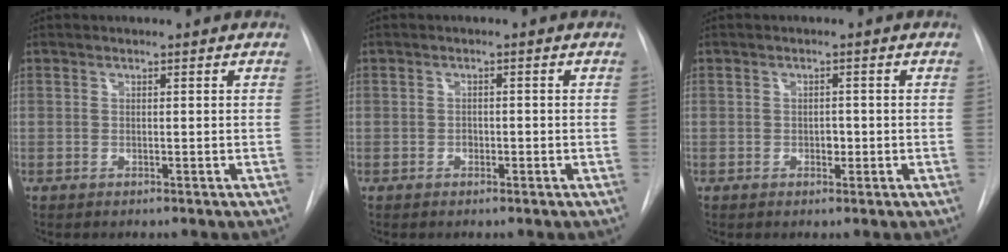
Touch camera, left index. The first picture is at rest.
{"total": 1.3, "force": [-1.1, 0.5, 0.3], "torque": [-0.002, -0.003, -0.017]}
{"total": 1.3, "force": [-1.0, 0.6, 0.5], "torque": [-0.007, -0.005, -0.013]}